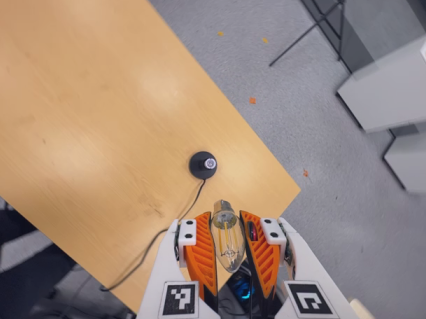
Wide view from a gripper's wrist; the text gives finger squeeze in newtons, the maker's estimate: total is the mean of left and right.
{"total": 21.6, "left": 23.7, "right": 19.4}